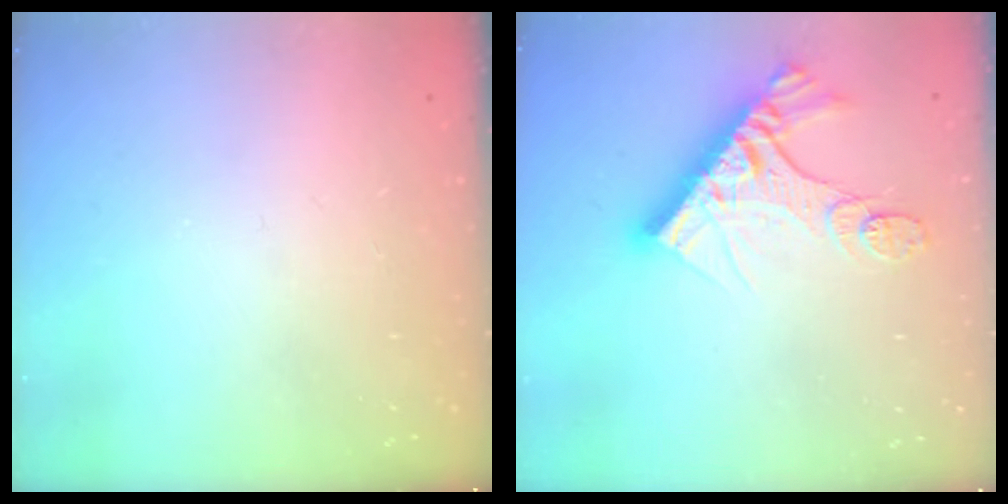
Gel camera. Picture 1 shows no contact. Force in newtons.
{"total": 13.2, "press": 13.1, "slide": 1.2}